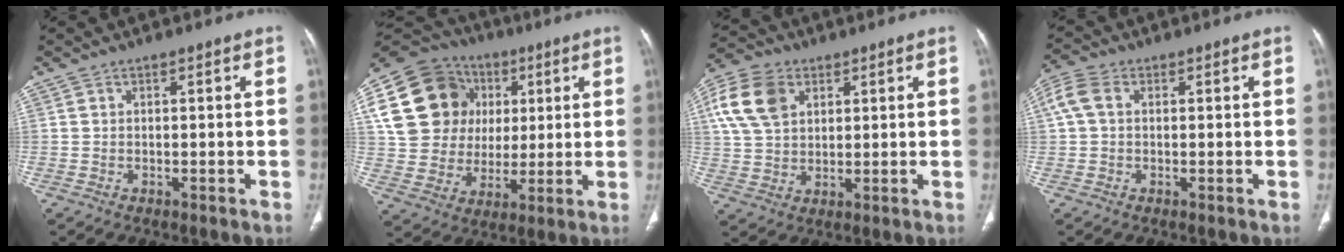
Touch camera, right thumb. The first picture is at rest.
{"total": 22.1, "force": [6.1, 18.5, 10.3], "torque": [-0.177, 0.035, 0.119]}
{"total": 12.2, "force": [4.5, 8.6, 7.5], "torque": [-0.137, 0.003, 0.085]}
{"total": 5.4, "force": [1.2, 3.6, 3.9], "torque": [-0.101, 0.022, 0.022]}